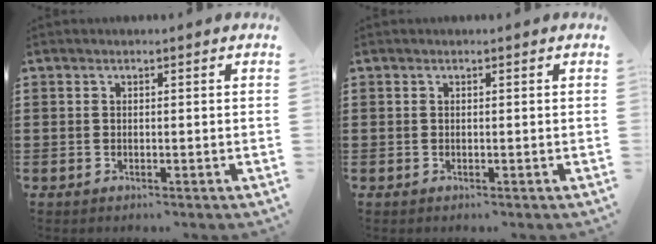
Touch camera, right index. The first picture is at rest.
{"total": 0.0}